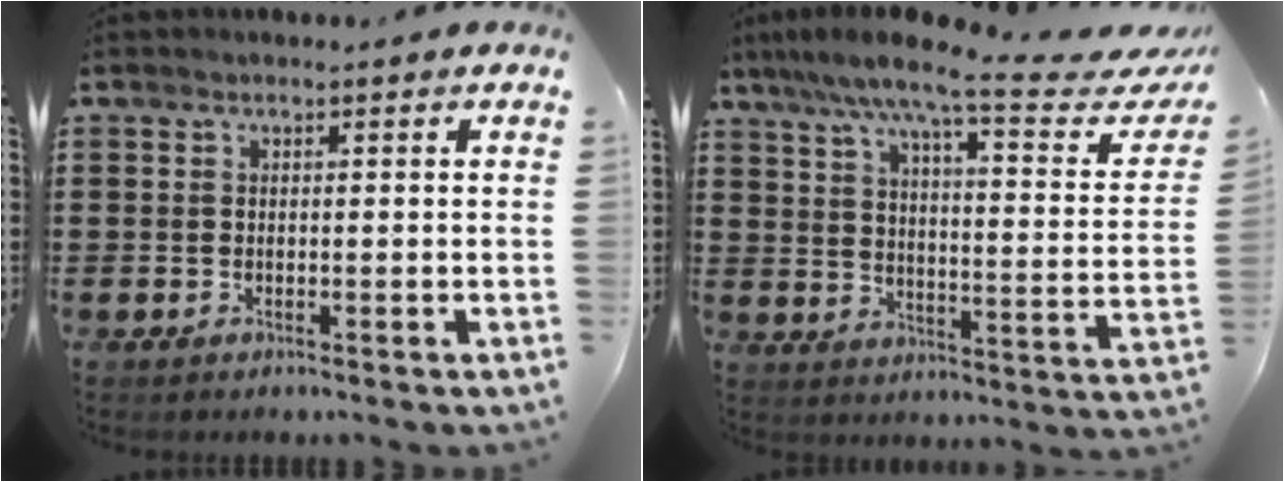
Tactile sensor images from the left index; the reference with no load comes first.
{"total": 10.6, "force": [7.7, 0.7, 7.3], "torque": [-0.135, -0.050, 0.113]}